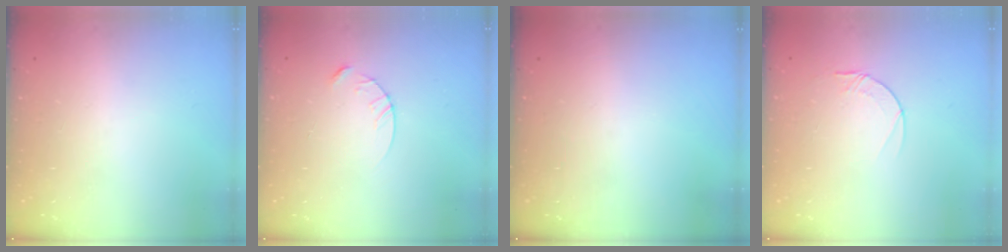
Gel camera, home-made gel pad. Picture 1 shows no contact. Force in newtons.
{"total": 4.6, "press": 4.5, "slide": 0.5}
{"total": 0.0}
{"total": 3.9, "press": 3.9, "slide": 0.4}